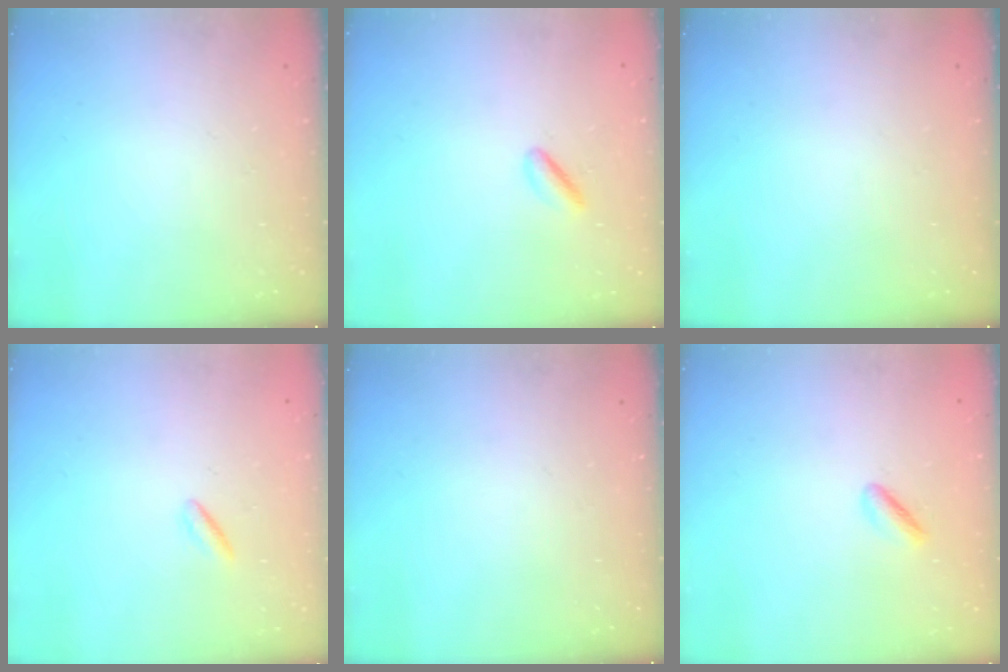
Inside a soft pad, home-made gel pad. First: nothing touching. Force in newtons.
{"total": 3.5, "press": 3.4, "slide": 0.8}
{"total": 0.0}
{"total": 0.8, "press": 0.5, "slide": 0.6}
{"total": 0.0}
{"total": 1.9, "press": 1.6, "slide": 0.9}